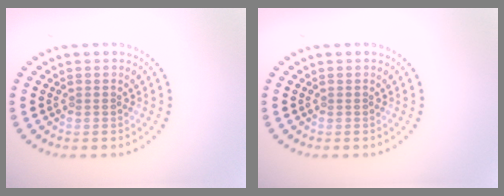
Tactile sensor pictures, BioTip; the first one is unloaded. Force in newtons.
{"total": 0.0}